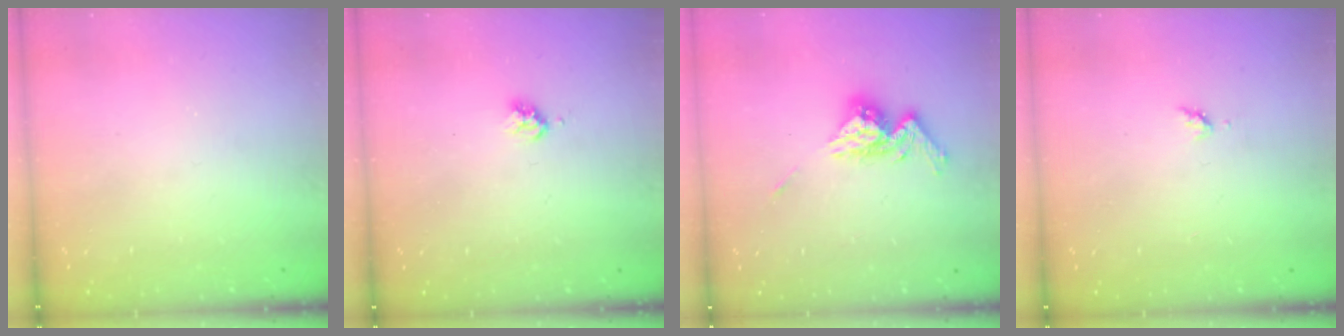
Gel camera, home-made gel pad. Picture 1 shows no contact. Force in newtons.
{"total": 3.2, "press": 3.2, "slide": 0.4}
{"total": 11.2, "press": 11.1, "slide": 0.9}
{"total": 3.5, "press": 3.4, "slide": 0.5}